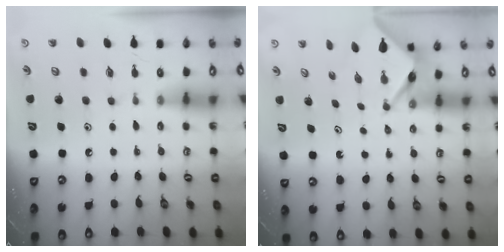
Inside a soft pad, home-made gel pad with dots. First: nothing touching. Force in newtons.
{"total": 4.0, "press": 3.9, "slide": 0.2}